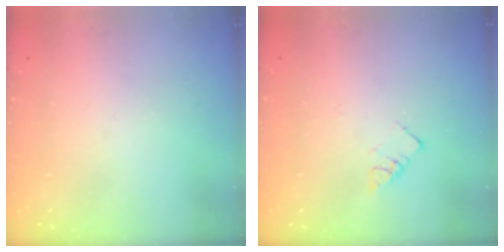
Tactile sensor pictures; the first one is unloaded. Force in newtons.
{"total": 3.6, "press": 3.5, "slide": 0.2}